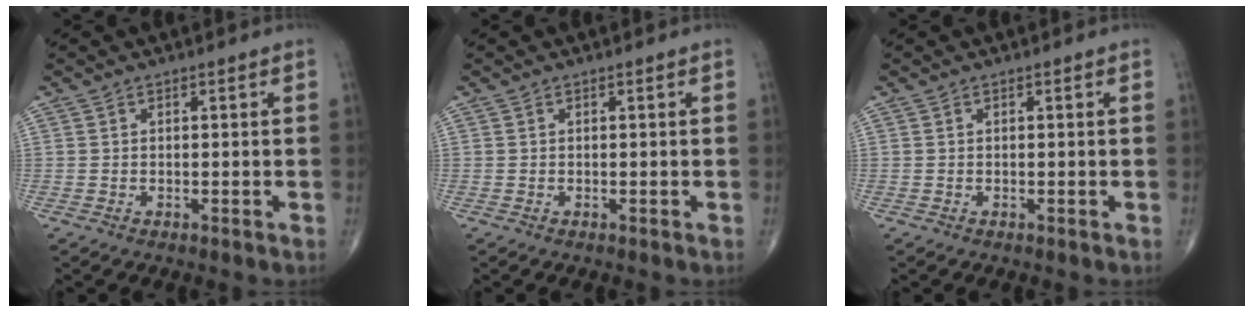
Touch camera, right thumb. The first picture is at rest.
{"total": 0.0}
{"total": 0.0}